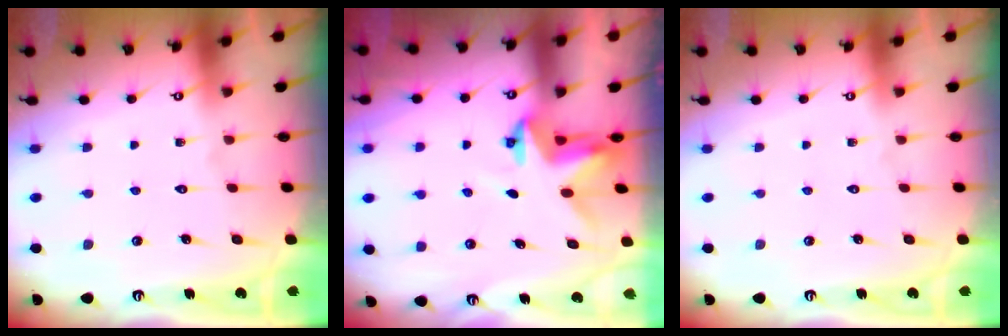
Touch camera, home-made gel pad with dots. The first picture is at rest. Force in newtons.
{"total": 3.4, "press": 3.4, "slide": 0.3}
{"total": 0.0}